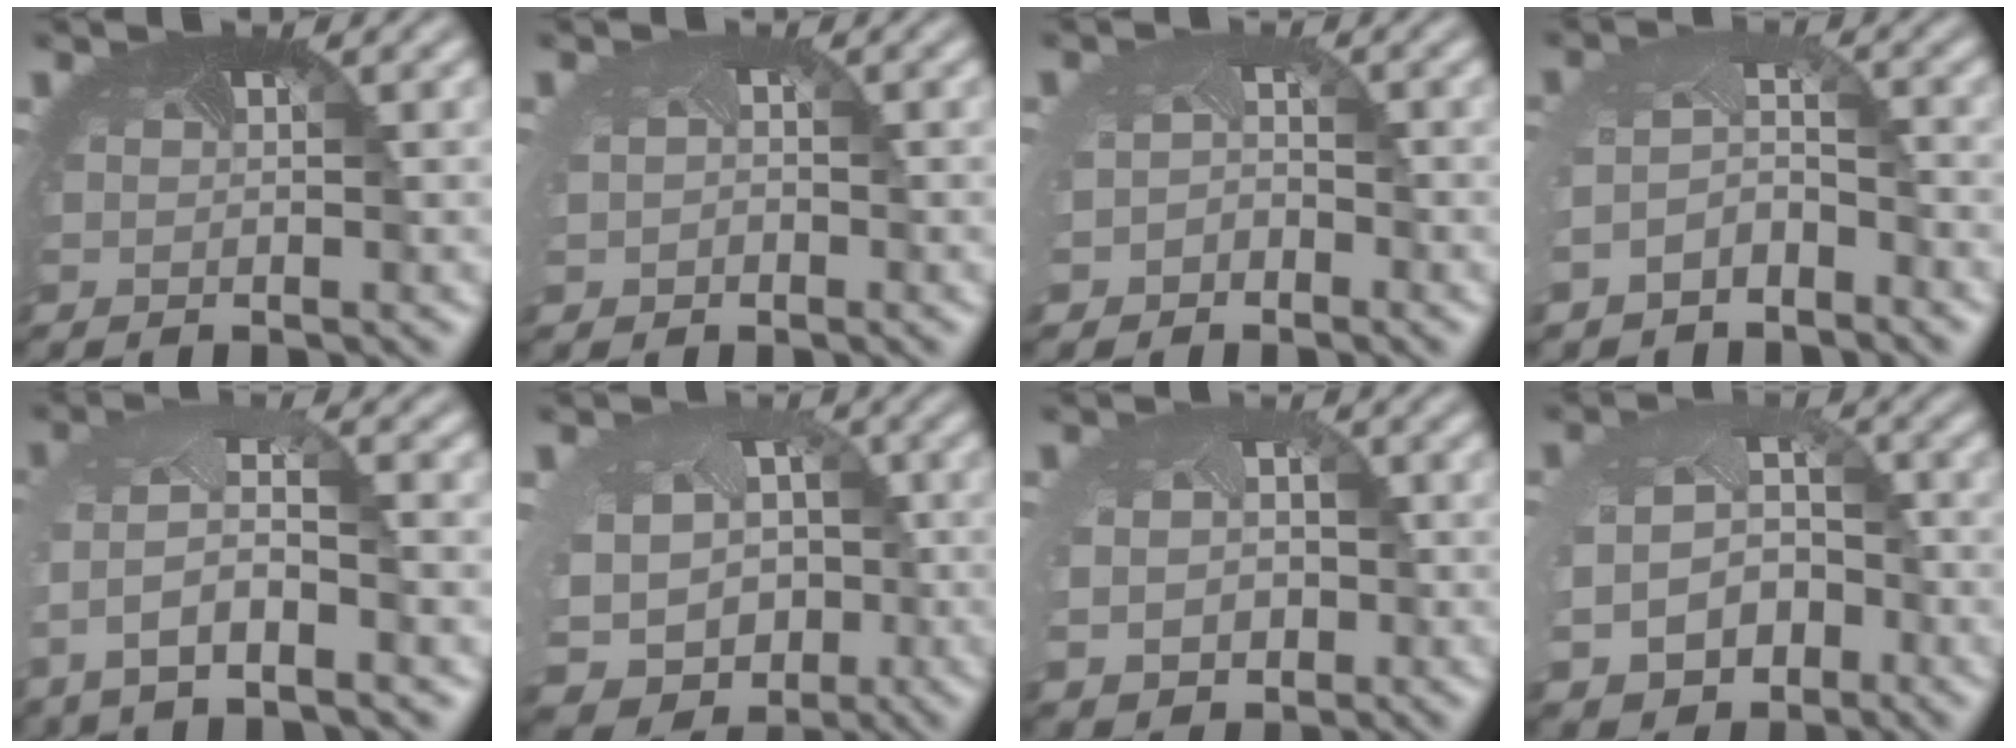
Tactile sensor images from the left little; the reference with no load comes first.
{"total": 1.5, "force": [-0.1, 1.4, 0.5], "torque": [-0.010, -0.005, 0.003]}
{"total": 2.1, "force": [-1.1, 1.7, 0.6], "torque": [-0.015, -0.014, -0.019]}
{"total": 2.8, "force": [-2.1, 1.4, 1.1], "torque": [-0.040, -0.008, -0.050]}
{"total": 6.0, "force": [-1.3, 2.6, 5.3], "torque": [-0.126, -0.009, -0.027]}
{"total": 11.7, "force": [-2.8, 9.6, 6.0], "torque": [-0.131, -0.046, -0.035]}
{"total": 5.8, "force": [-0.7, 4.8, 3.3], "torque": [-0.060, -0.024, -0.004]}
{"total": 6.6, "force": [-1.9, 5.1, 3.7], "torque": [-0.091, -0.041, -0.014]}